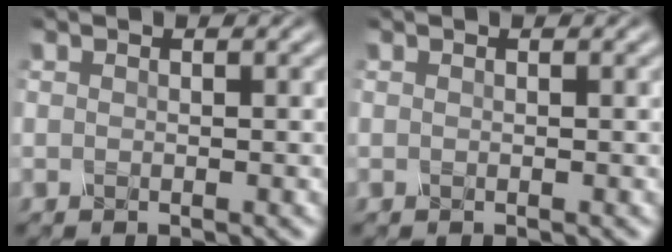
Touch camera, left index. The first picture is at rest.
{"total": 0.0}